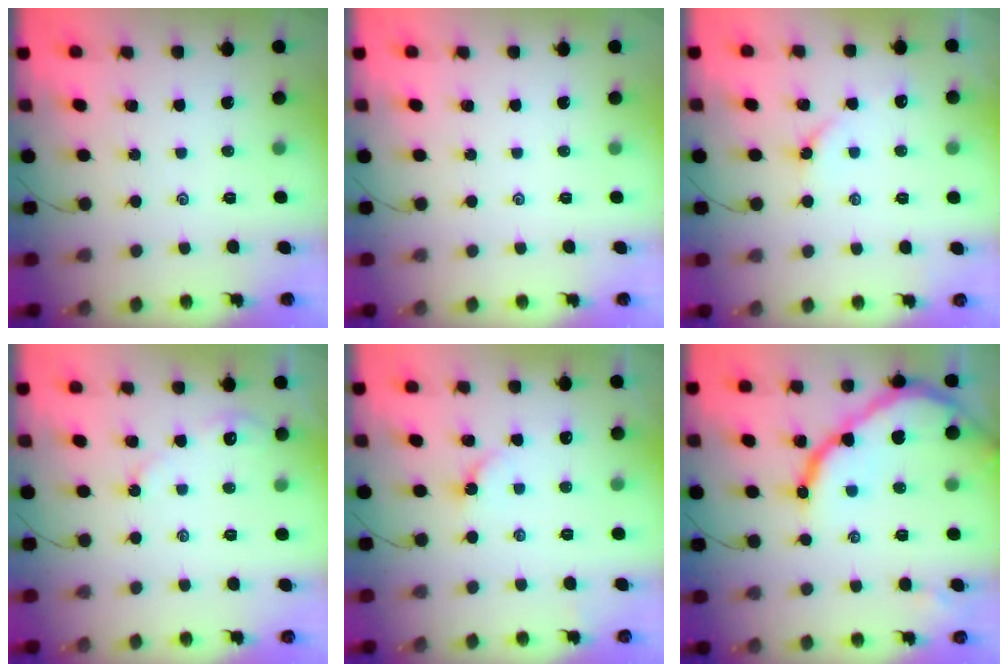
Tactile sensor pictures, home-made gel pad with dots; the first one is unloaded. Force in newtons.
{"total": 0.0}
{"total": 3.8, "press": 3.7, "slide": 0.5}
{"total": 3.6, "press": 3.6, "slide": 0.5}
{"total": 2.7, "press": 2.7, "slide": 0.4}
{"total": 15.7, "press": 15.6, "slide": 2.0}